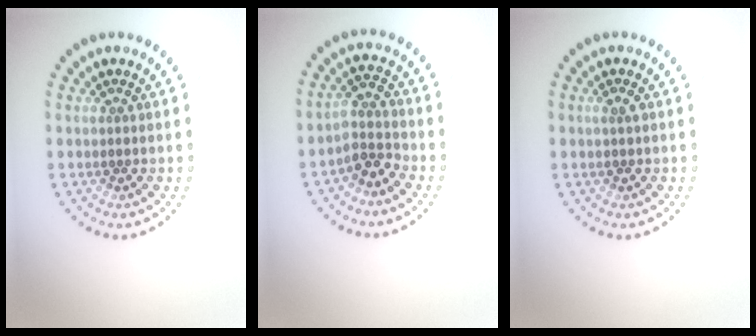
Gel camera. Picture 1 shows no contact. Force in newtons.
{"total": 2.7, "press": 2.0, "slide": 1.9}
{"total": 0.8, "press": 0.8, "slide": 0.2}